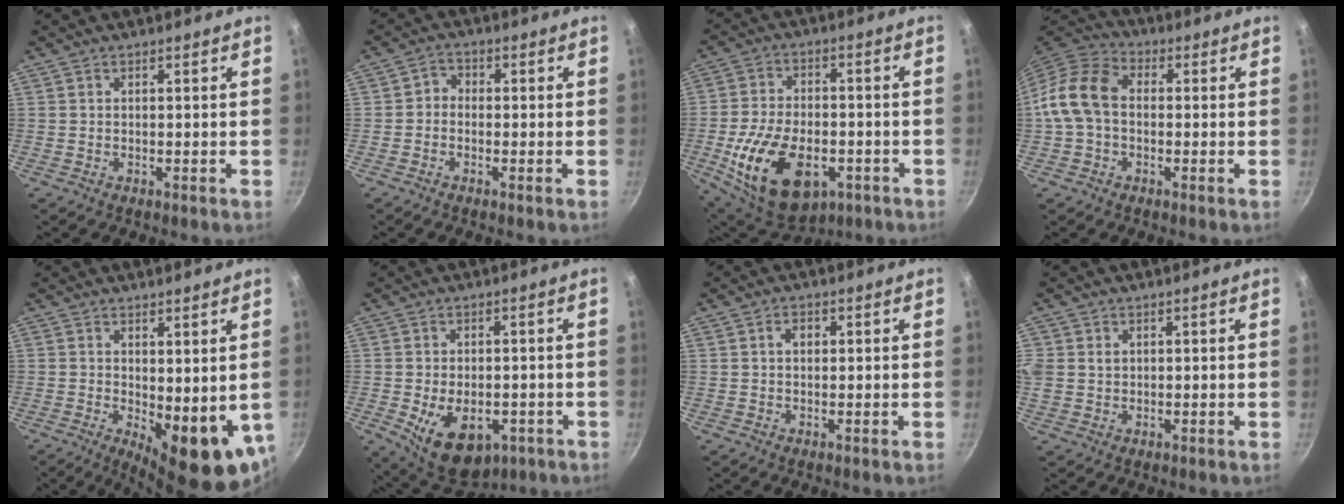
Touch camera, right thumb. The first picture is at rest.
{"total": 2.6, "force": [-0.7, 2.2, 1.2], "torque": [-0.011, 0.013, -0.023]}
{"total": 19.5, "force": [-6.3, 11.6, 14.4], "torque": [-0.239, 0.011, -0.094]}
{"total": 11.2, "force": [-0.3, 8.1, 7.7], "torque": [-0.130, 0.032, -0.024]}
{"total": 10.9, "force": [-0.2, 4.6, 9.9], "torque": [-0.110, -0.020, 0.009]}
{"total": 12.3, "force": [-4.0, 7.7, 8.8], "torque": [-0.108, -0.003, -0.041]}
{"total": 2.3, "force": [0.5, 1.7, 1.5], "torque": [-0.014, 0.005, 0.006]}
{"total": 4.9, "force": [1.0, 4.2, 2.3], "torque": [-0.044, 0.006, 0.021]}